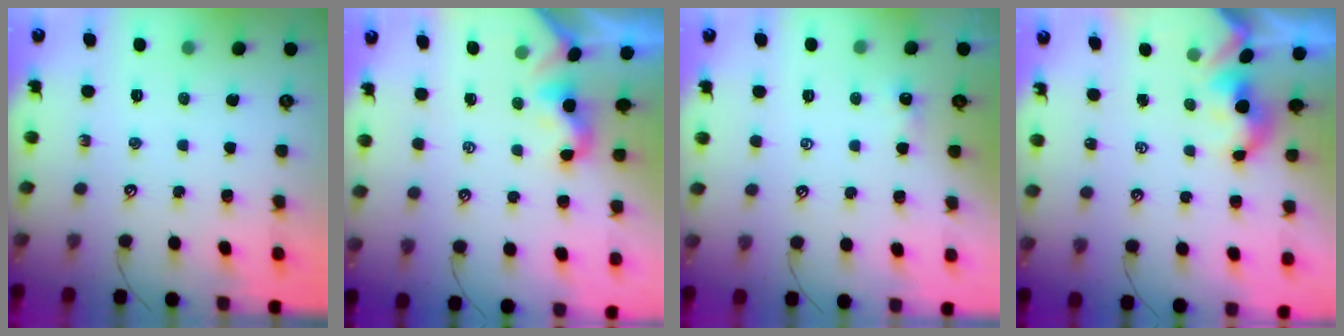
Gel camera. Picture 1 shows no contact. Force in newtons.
{"total": 1.9, "press": 1.8, "slide": 0.5}
{"total": 1.6, "press": 1.6, "slide": 0.2}
{"total": 1.9, "press": 1.9, "slide": 0.2}